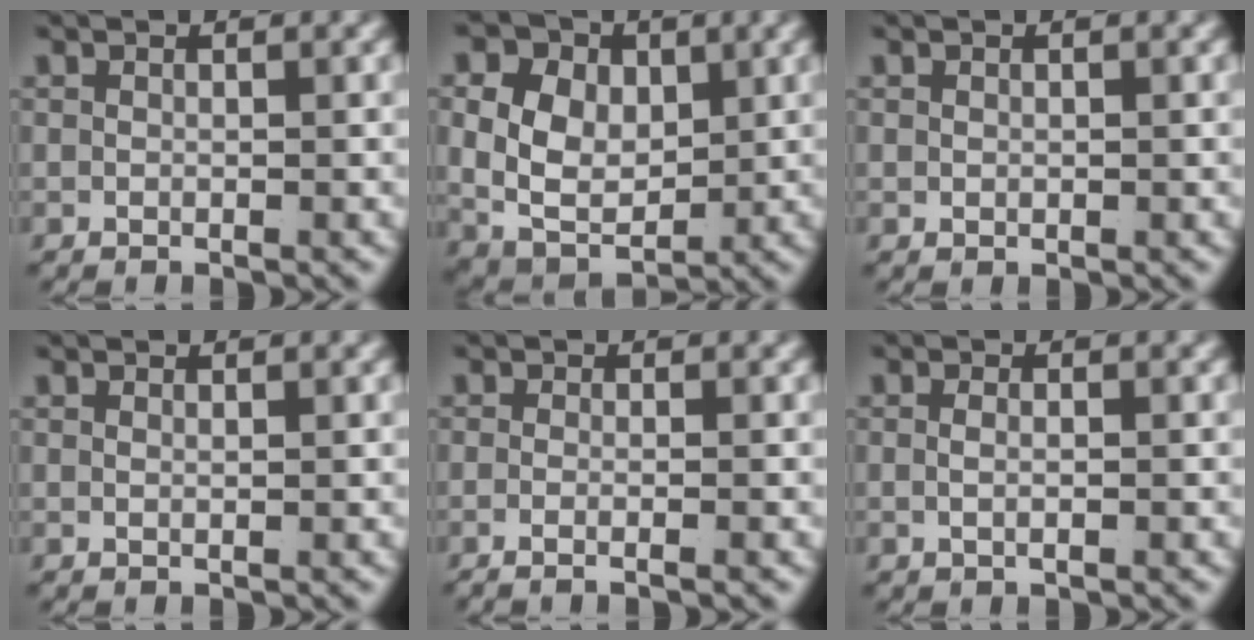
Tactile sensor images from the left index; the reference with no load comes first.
{"total": 11.6, "force": [0.7, 9.6, 6.5], "torque": [-0.138, -0.030, 0.012]}
{"total": 0.0}
{"total": 0.6, "force": [0.3, -0.5, 0.2], "torque": [-0.002, -0.005, 0.010]}
{"total": 1.6, "force": [-1.2, -0.1, 1.0], "torque": [-0.031, -0.011, -0.017]}
{"total": 1.0, "force": [-0.4, -0.1, 0.9], "torque": [-0.024, -0.010, -0.001]}